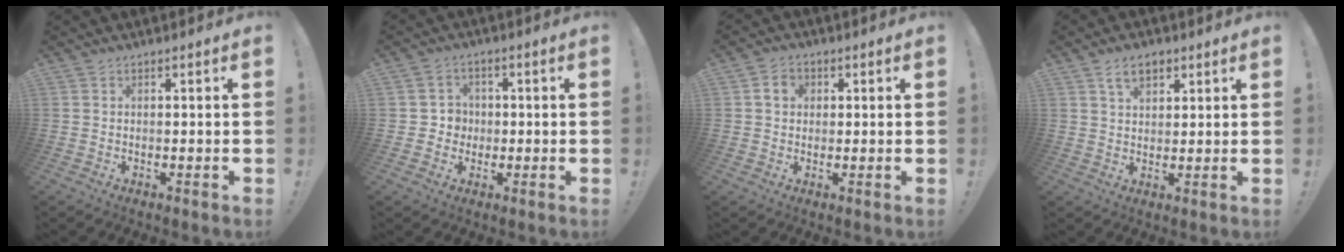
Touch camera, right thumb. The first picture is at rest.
{"total": 4.9, "force": [-0.3, 4.9, 0.8], "torque": [-0.011, 0.003, -0.005]}
{"total": 4.6, "force": [1.2, 3.8, 2.3], "torque": [-0.030, 0.004, 0.021]}
{"total": 6.0, "force": [3.4, 3.4, 3.6], "torque": [-0.054, -0.006, 0.060]}